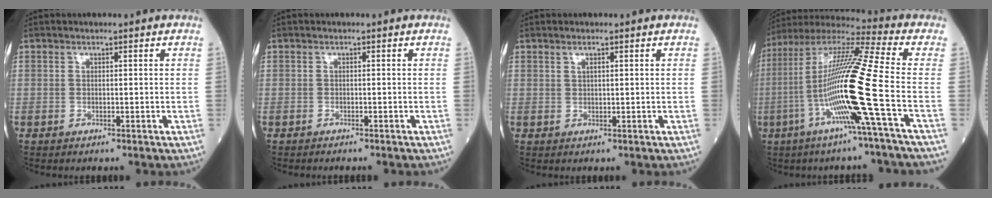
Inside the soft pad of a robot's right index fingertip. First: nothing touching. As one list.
[{"total": 1.3, "force": [-1.2, 0.1, 0.5], "torque": [-0.008, 0.000, -0.015]}, {"total": 0.9, "force": [0.6, 0.1, 0.7], "torque": [-0.015, 0.002, 0.011]}, {"total": 18.0, "force": [-4.8, -2.0, 17.2], "torque": [-0.335, -0.008, -0.105]}]